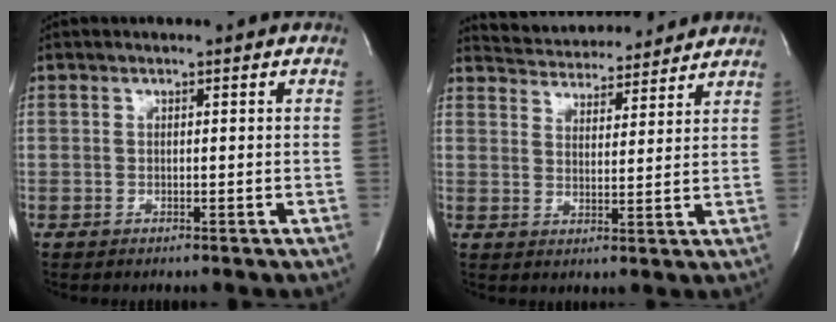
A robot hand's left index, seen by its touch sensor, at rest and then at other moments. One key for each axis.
{"total": 11.9, "fx": 11.5, "fy": 2.3, "fz": 2.4, "tx": -0.036, "ty": 0.015, "tz": 0.165}